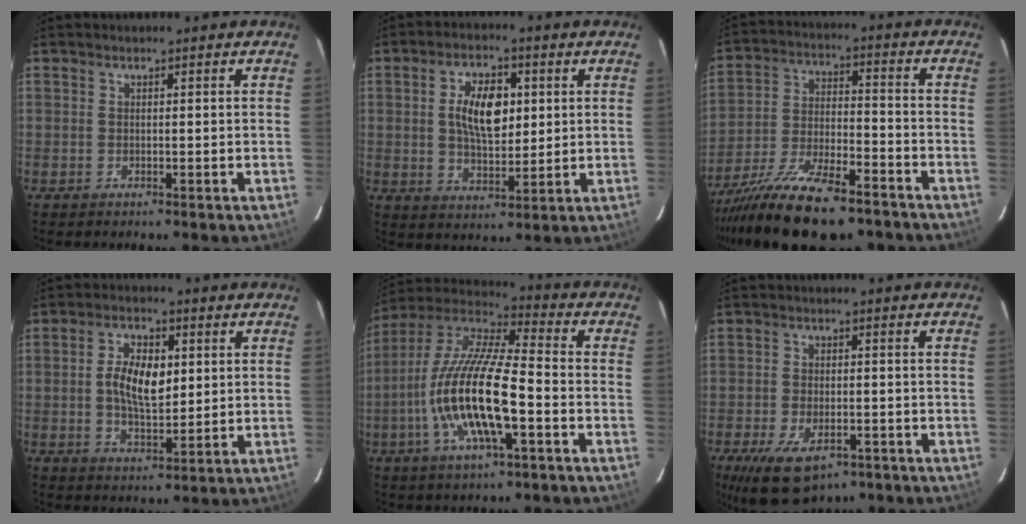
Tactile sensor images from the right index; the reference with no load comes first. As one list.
[{"total": 9.7, "force": [1.8, 5.0, 8.1], "torque": [-0.145, 0.011, 0.036]}, {"total": 19.8, "force": [-14.7, 6.4, 11.6], "torque": [-0.225, -0.037, -0.243]}, {"total": 8.2, "force": [1.1, 4.1, 7.1], "torque": [-0.133, 0.008, 0.022]}, {"total": 18.7, "force": [-5.6, 4.7, 17.3], "torque": [-0.337, -0.014, -0.113]}, {"total": 11.7, "force": [-7.0, 5.7, 7.4], "torque": [-0.159, -0.027, -0.109]}]